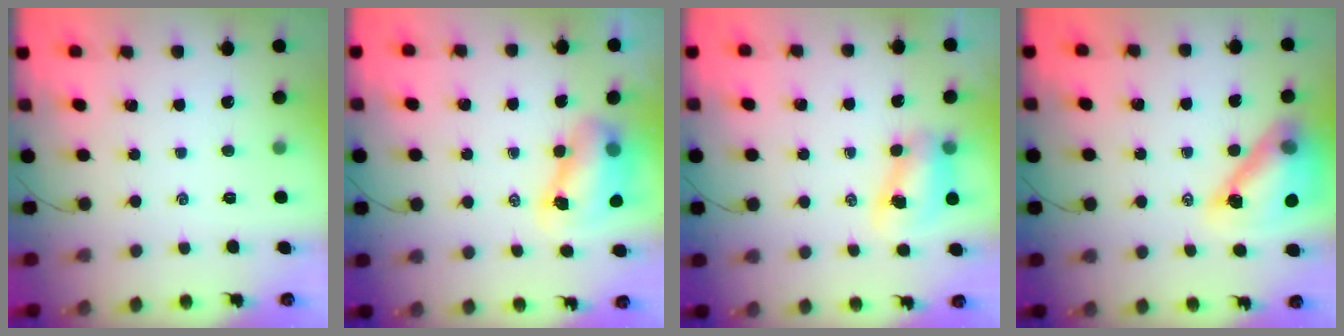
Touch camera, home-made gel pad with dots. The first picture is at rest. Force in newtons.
{"total": 7.9, "press": 7.7, "slide": 1.6}
{"total": 7.5, "press": 7.4, "slide": 1.0}
{"total": 14.4, "press": 13.8, "slide": 4.2}